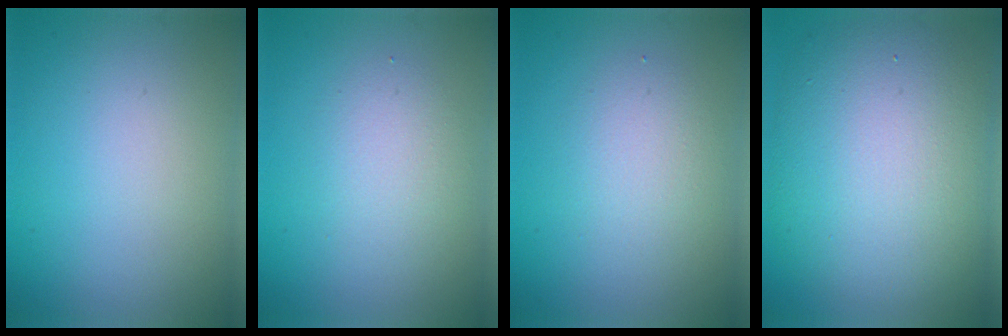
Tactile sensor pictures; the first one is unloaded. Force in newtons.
{"total": 2.4, "press": 2.4, "slide": 0.3}
{"total": 2.4, "press": 2.4, "slide": 0.1}
{"total": 11.1, "press": 11.1, "slide": 0.5}